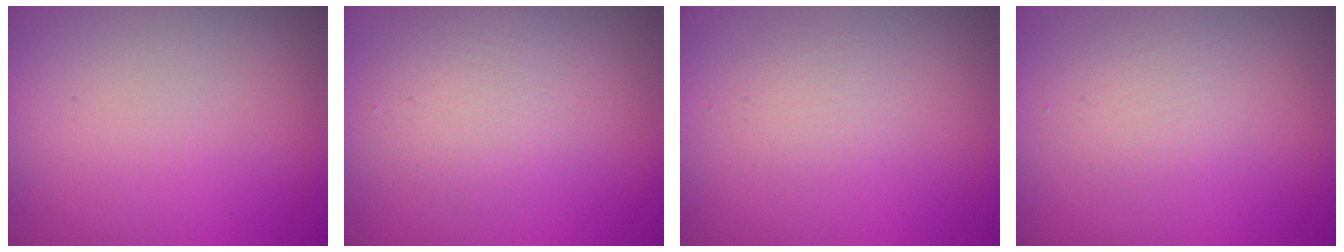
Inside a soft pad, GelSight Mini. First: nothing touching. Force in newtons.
{"total": 3.0, "press": 3.0, "slide": 0.1}
{"total": 1.4, "press": 1.4, "slide": 0.1}
{"total": 1.9, "press": 1.9, "slide": 0.1}